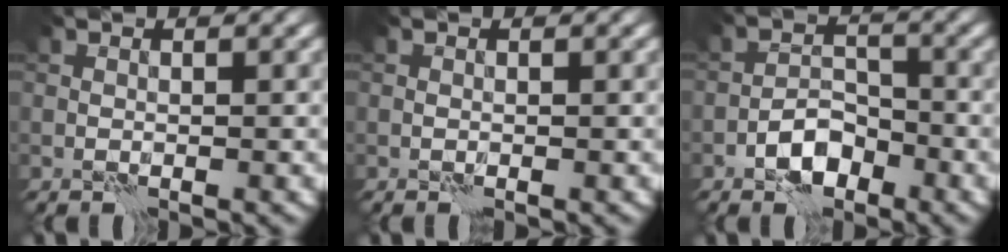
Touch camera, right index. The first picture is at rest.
{"total": 0.0}
{"total": 3.6, "force": [-2.2, 2.0, 2.0], "torque": [-0.027, 0.009, -0.042]}